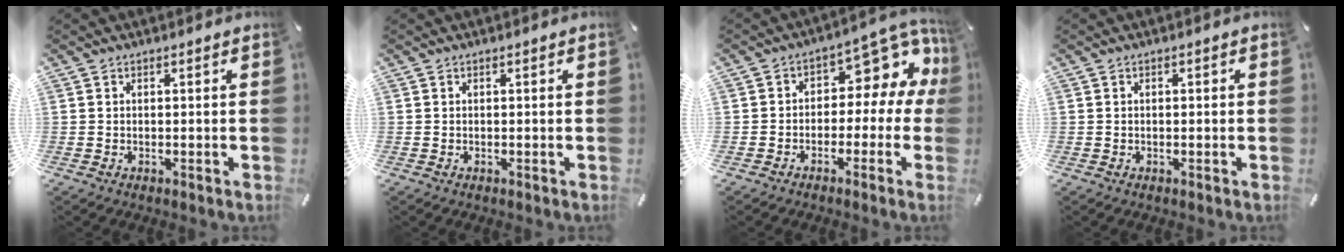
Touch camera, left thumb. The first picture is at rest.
{"total": 0.0}
{"total": 10.4, "force": [3.9, 6.3, 7.3], "torque": [-0.098, -0.027, 0.064]}
{"total": 0.6, "force": [-0.2, 0.3, 0.5], "torque": [-0.010, -0.001, -0.003]}